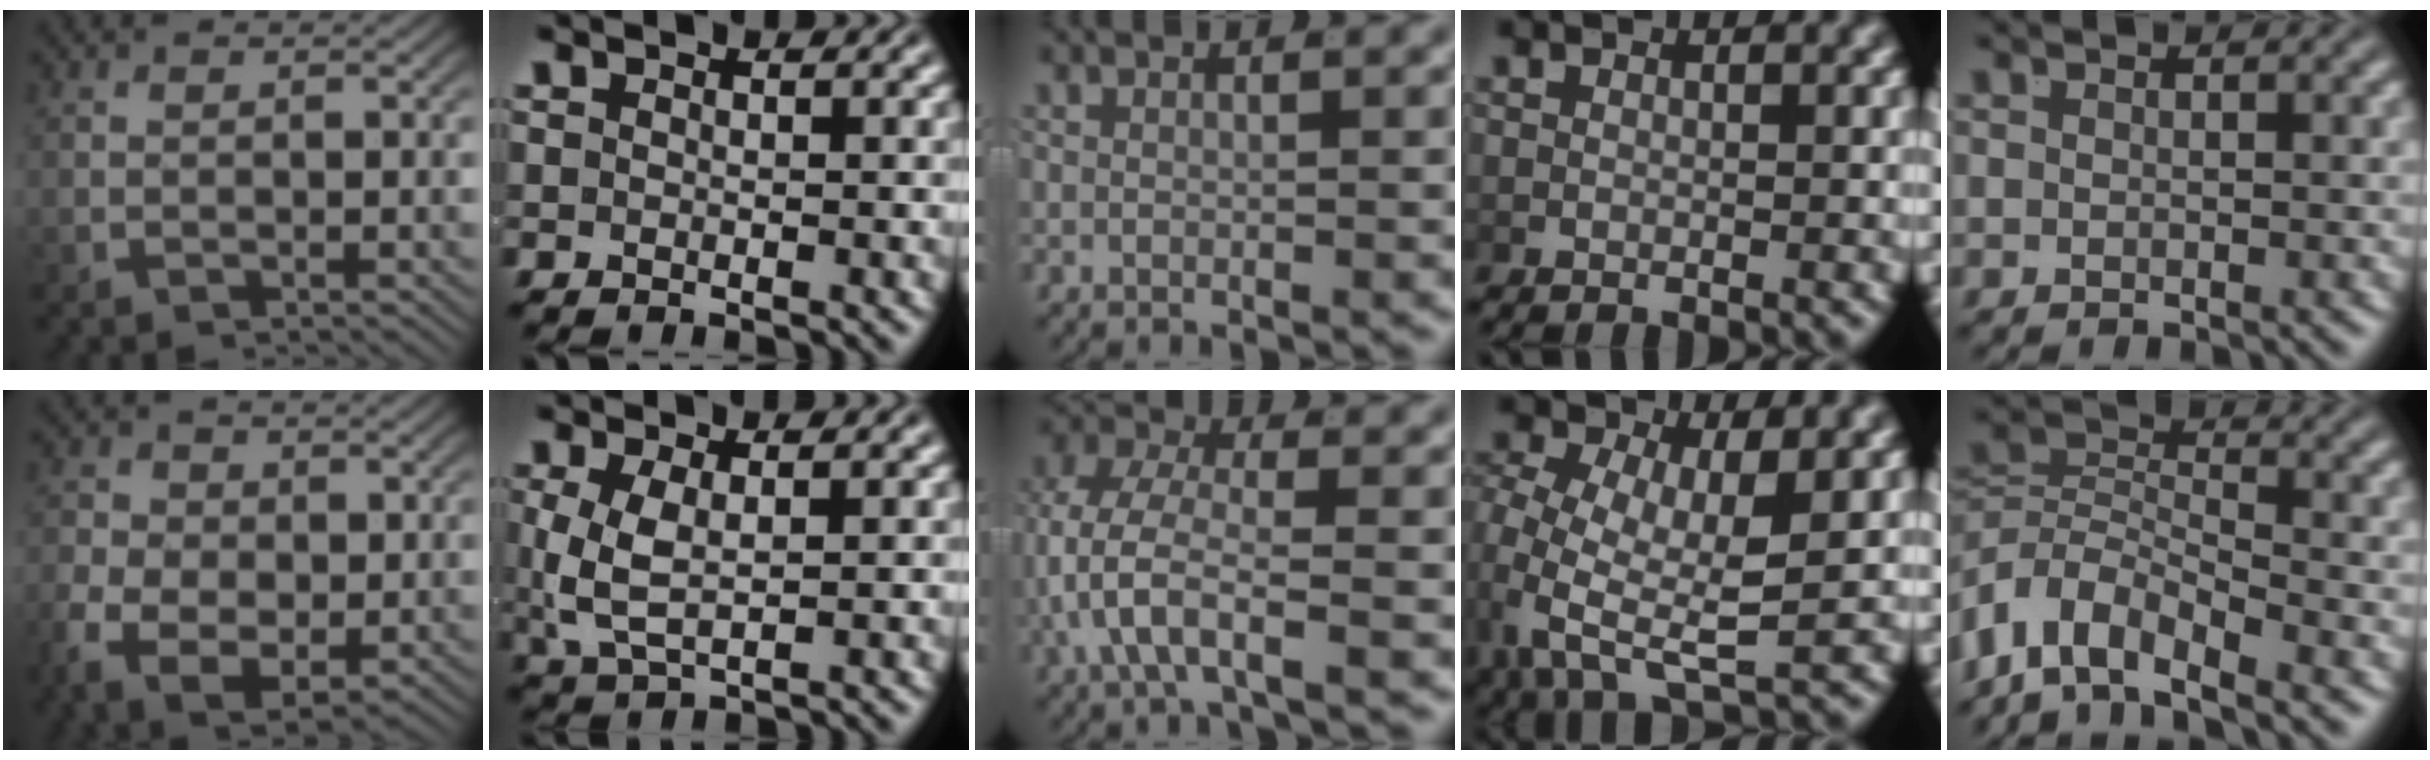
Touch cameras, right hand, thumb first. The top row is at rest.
{"thumb": {"total": 7.6, "force": [-1.6, 5.7, 4.8], "torque": [-0.114, -0.050, -0.003]}, "index": {"total": 3.6, "force": [-0.3, 2.0, 3.0], "torque": [-0.079, -0.020, 0.016]}, "middle": {"total": 6.1, "force": [-1.1, 3.5, 4.8], "torque": [-0.119, -0.027, -0.010]}, "ring": {"total": 6.7, "force": [-0.5, 4.1, 5.3], "torque": [-0.137, -0.048, 0.015]}, "little": {"total": 7.6, "force": [-3.3, 5.3, 4.4], "torque": [-0.106, -0.036, -0.049]}}